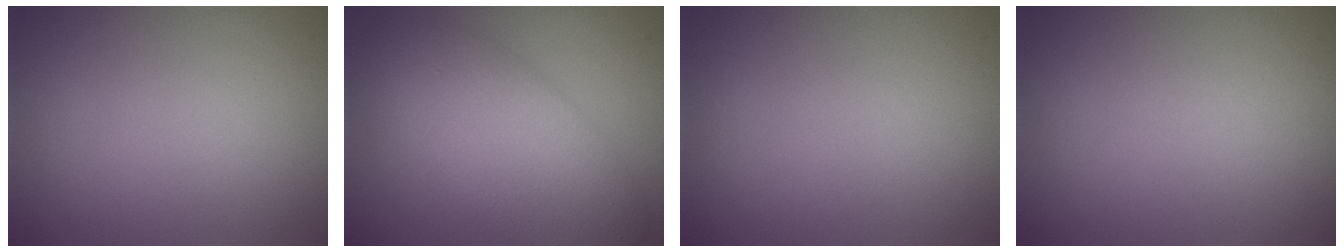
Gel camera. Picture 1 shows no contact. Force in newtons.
{"total": 7.9, "press": 7.9, "slide": 0.3}
{"total": 0.0}
{"total": 0.0}